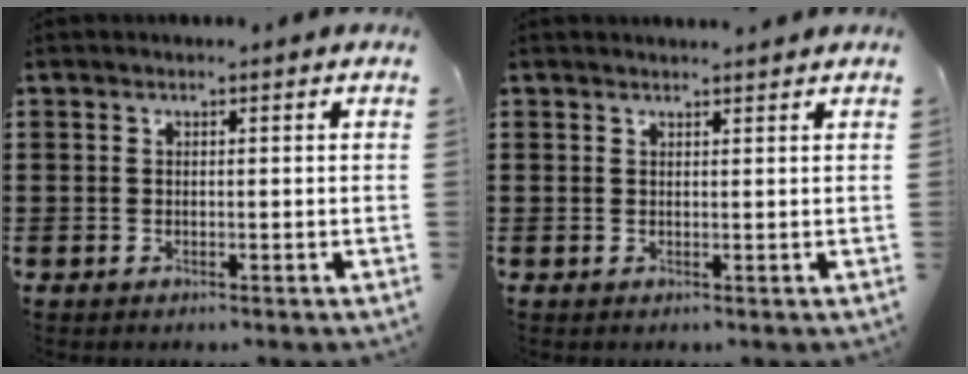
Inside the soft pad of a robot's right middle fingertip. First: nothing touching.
{"total": 1.1, "force": [1.0, -0.1, 0.2], "torque": [0.003, -0.005, 0.018]}